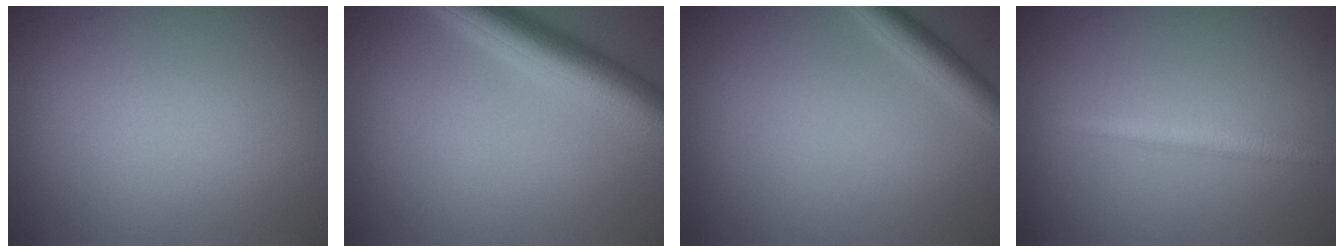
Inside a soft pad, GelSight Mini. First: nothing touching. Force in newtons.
{"total": 5.4, "press": 5.4, "slide": 0.2}
{"total": 2.5, "press": 2.4, "slide": 0.1}
{"total": 2.1, "press": 2.1, "slide": 0.1}